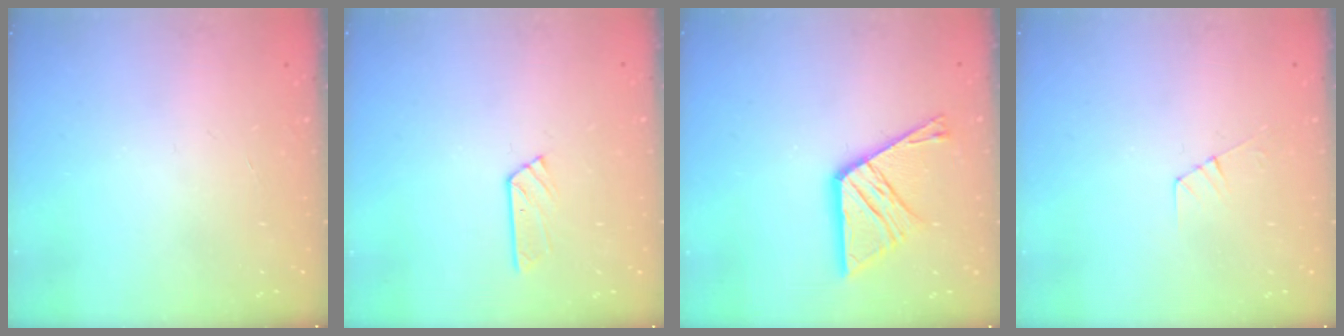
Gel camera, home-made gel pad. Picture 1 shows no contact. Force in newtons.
{"total": 3.7, "press": 3.7, "slide": 0.4}
{"total": 13.9, "press": 13.8, "slide": 1.3}
{"total": 4.7, "press": 4.7, "slide": 0.5}